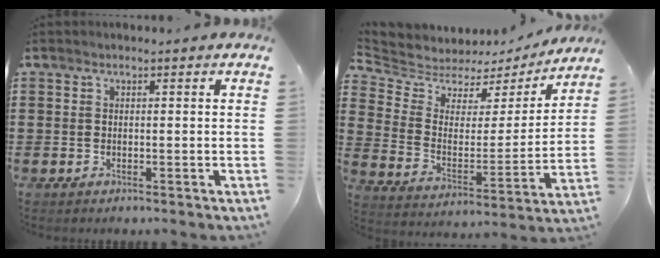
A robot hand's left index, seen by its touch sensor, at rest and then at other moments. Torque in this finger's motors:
{"motor_torque": [1.07, -1.07, 0.26, 0.01]}